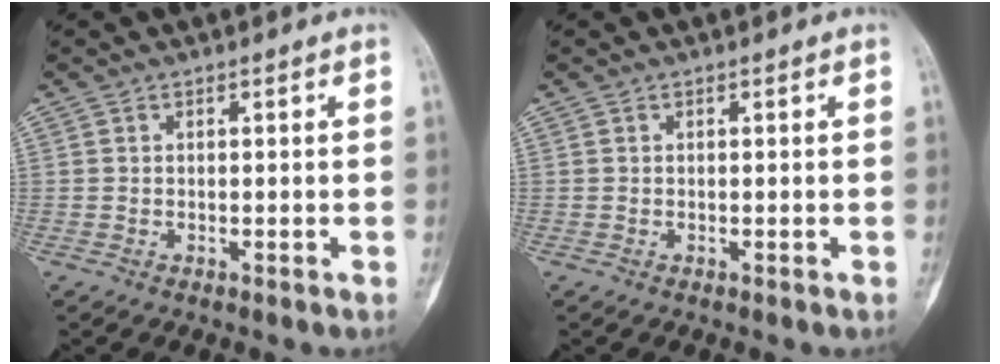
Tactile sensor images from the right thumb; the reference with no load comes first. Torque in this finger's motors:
{"motor_torque": [0.01, -0.01, 0.02, -0.02, 0.01]}